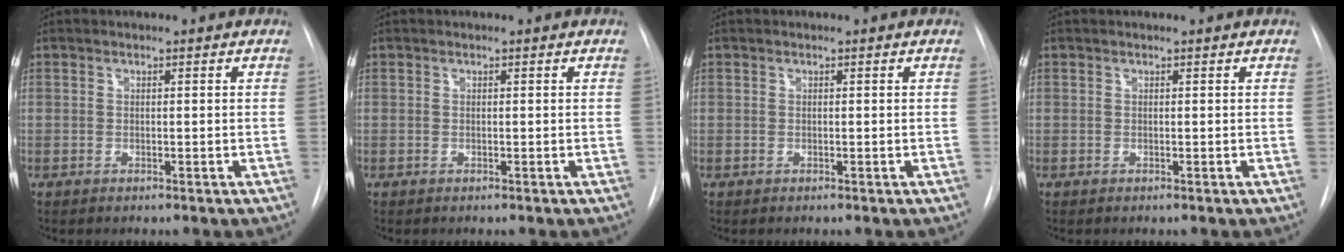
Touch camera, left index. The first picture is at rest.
{"total": 0.0}
{"total": 0.0}
{"total": 0.0}